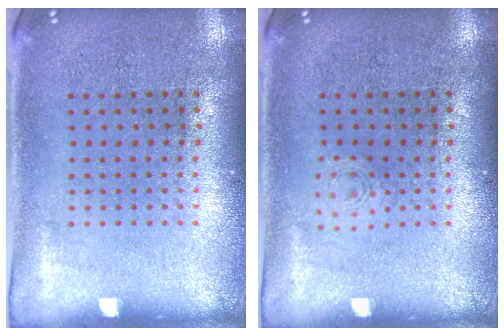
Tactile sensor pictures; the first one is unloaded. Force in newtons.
{"total": 0.6, "press": 0.6, "slide": 0.1}